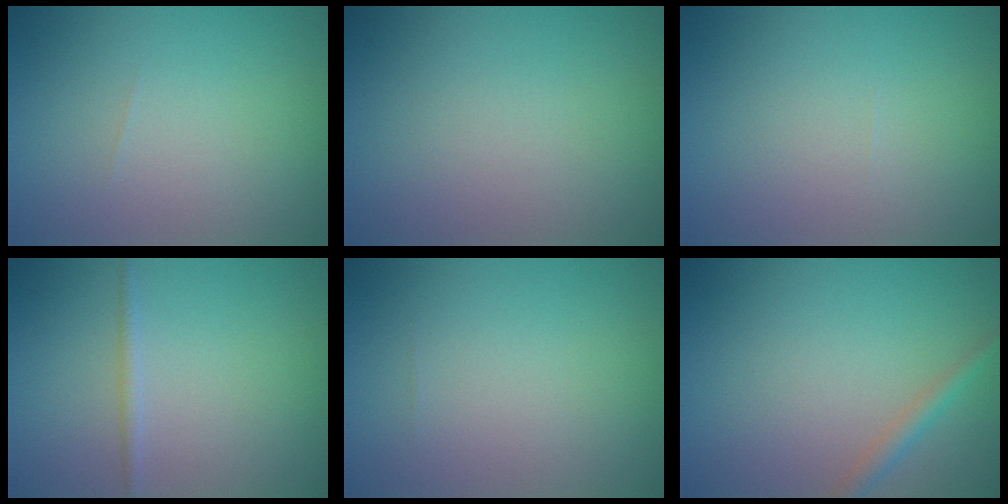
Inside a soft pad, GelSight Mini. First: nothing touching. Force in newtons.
{"total": 0.0}
{"total": 0.0}
{"total": 0.9, "press": 0.9, "slide": 0.1}
{"total": 0.0}
{"total": 1.6, "press": 1.6, "slide": 0.1}